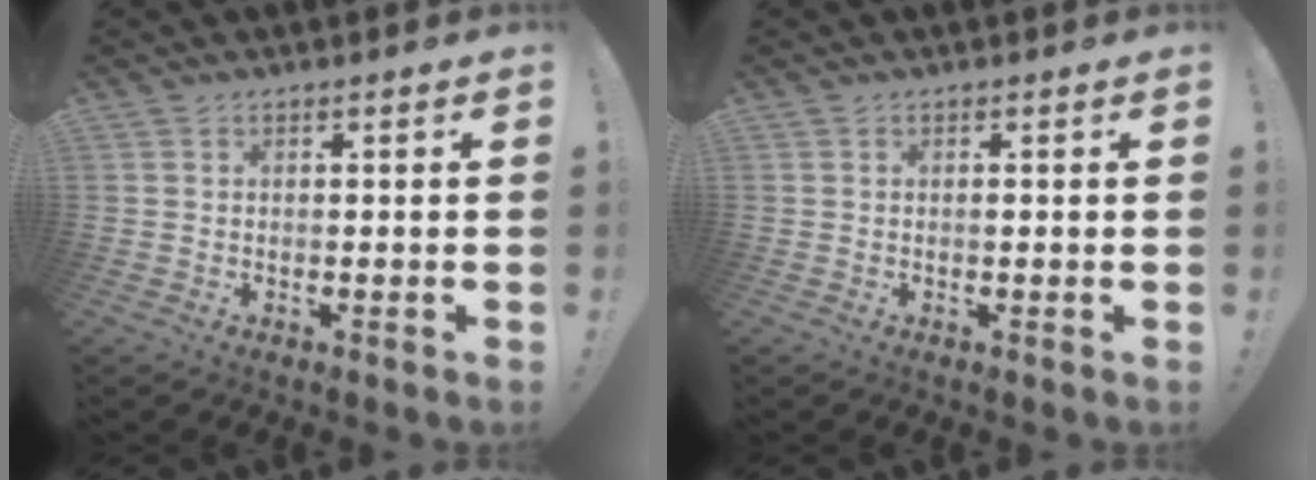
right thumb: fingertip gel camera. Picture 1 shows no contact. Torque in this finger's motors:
{"motor_torque": [-0.01, -0.02, -0.05, -0.01, 0.10]}